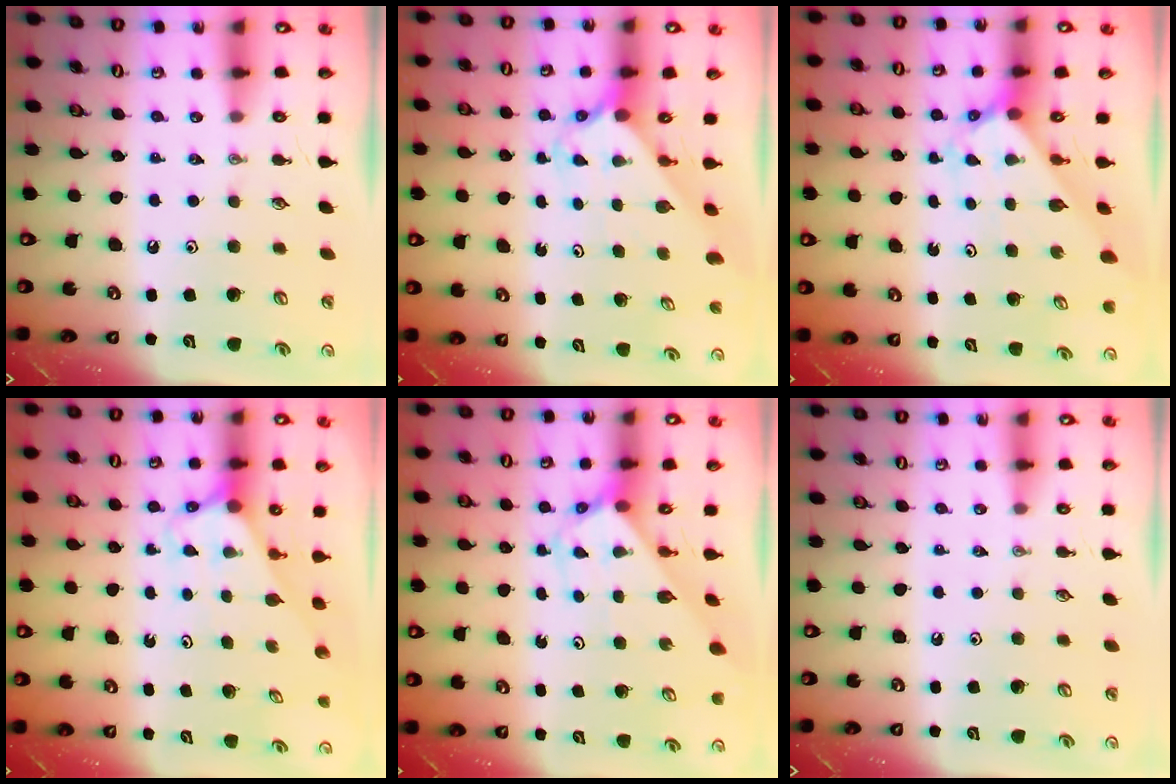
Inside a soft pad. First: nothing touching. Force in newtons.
{"total": 2.3, "press": 2.3, "slide": 0.2}
{"total": 2.2, "press": 2.2, "slide": 0.2}
{"total": 2.7, "press": 2.7, "slide": 0.2}
{"total": 2.9, "press": 2.9, "slide": 0.2}
{"total": 0.0}